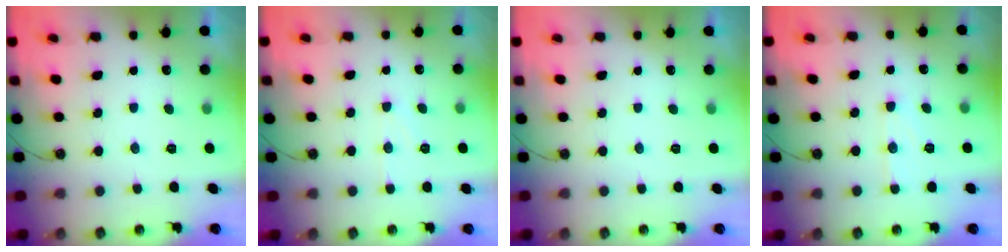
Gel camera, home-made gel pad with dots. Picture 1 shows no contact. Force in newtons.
{"total": 6.0, "press": 5.9, "slide": 0.7}
{"total": 0.0}
{"total": 6.4, "press": 6.4, "slide": 0.5}